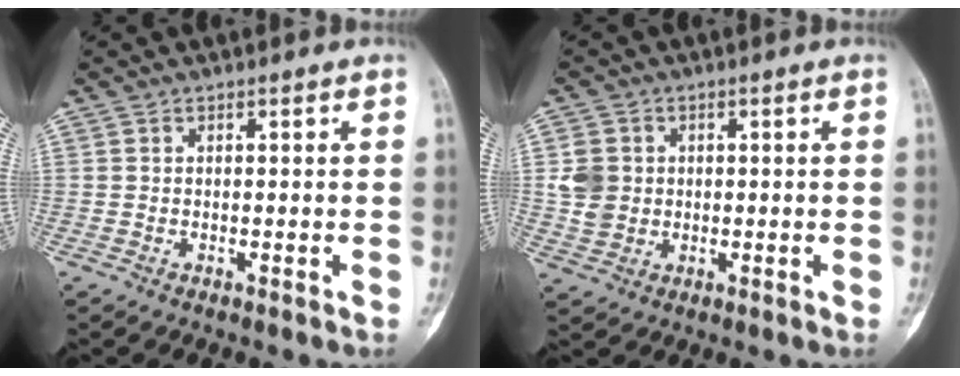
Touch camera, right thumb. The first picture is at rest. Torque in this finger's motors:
{"motor_torque": [-0.20, 0.10, 0.62, -0.16, 0.13]}